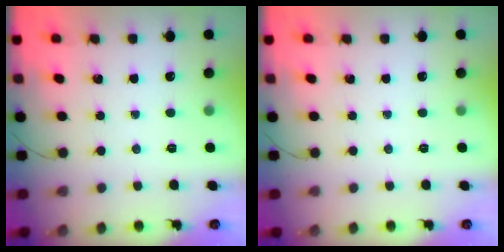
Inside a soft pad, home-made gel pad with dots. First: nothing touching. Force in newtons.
{"total": 0.0}